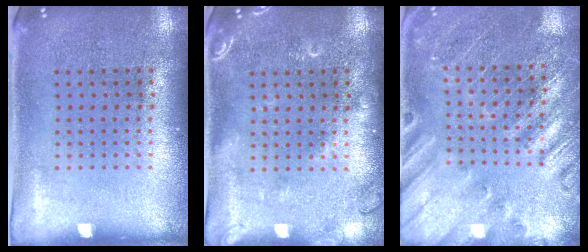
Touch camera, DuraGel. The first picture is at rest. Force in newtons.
{"total": 2.0, "press": 2.0, "slide": 0.3}
{"total": 2.4, "press": 2.4, "slide": 0.3}